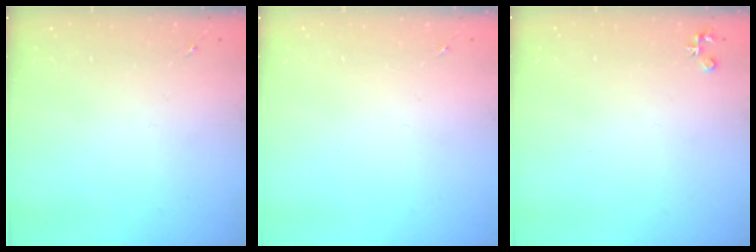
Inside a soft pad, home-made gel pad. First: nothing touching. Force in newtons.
{"total": 0.0}
{"total": 3.7, "press": 3.6, "slide": 0.4}